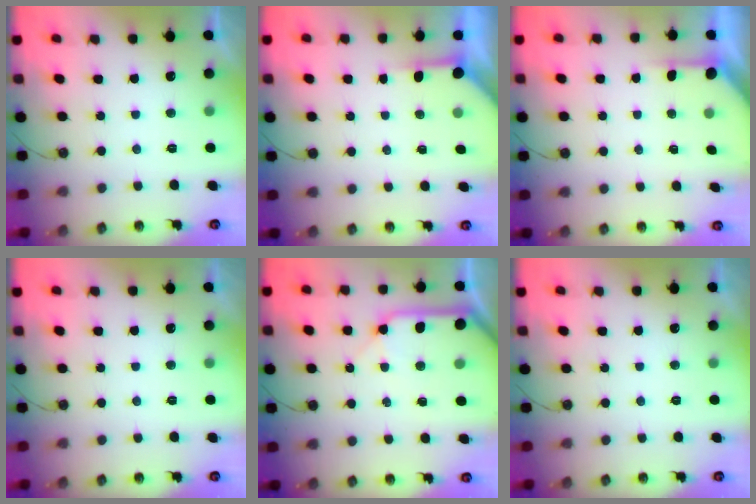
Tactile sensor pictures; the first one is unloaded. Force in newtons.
{"total": 3.7, "press": 3.6, "slide": 0.5}
{"total": 2.2, "press": 2.2, "slide": 0.3}
{"total": 0.0}
{"total": 11.8, "press": 11.7, "slide": 1.6}
{"total": 0.0}